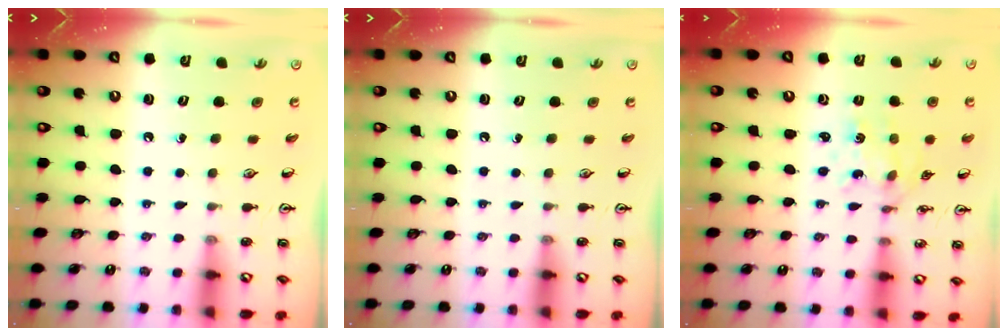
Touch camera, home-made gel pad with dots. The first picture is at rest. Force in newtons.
{"total": 0.0}
{"total": 1.9, "press": 1.8, "slide": 0.8}